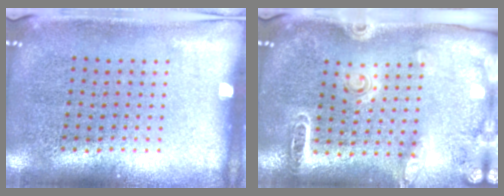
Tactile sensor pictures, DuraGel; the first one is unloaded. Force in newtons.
{"total": 1.7, "press": 1.7, "slide": 0.1}